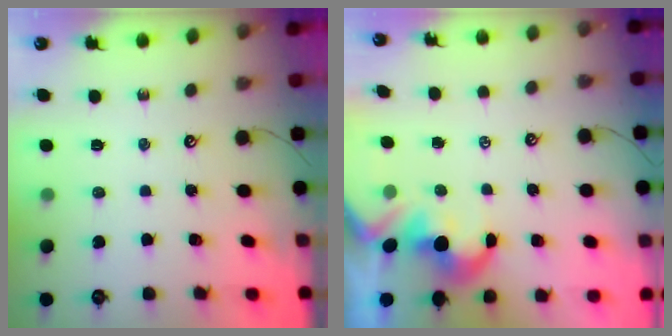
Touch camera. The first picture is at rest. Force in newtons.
{"total": 1.7, "press": 1.4, "slide": 1.0}